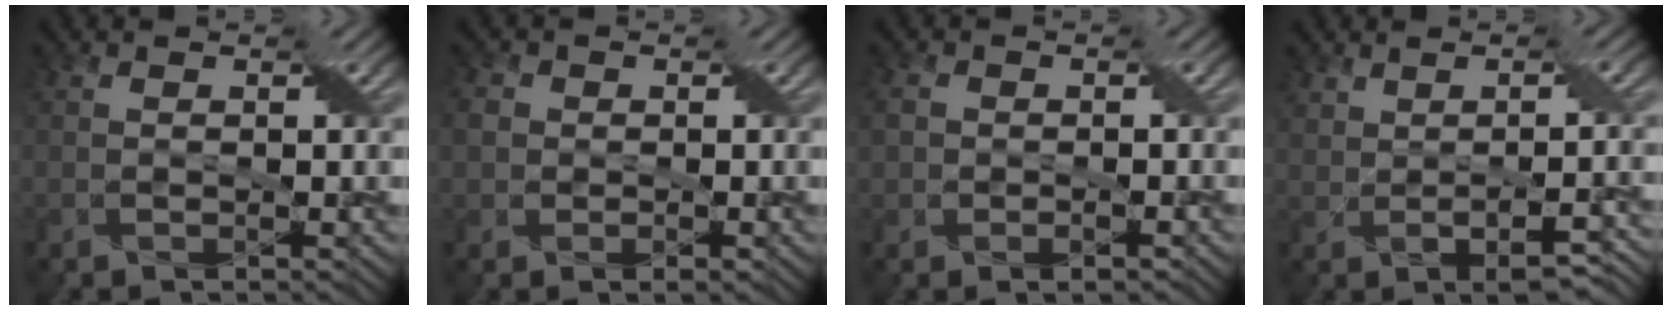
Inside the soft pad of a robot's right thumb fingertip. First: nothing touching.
{"total": 3.9, "force": [0.0, 3.4, 1.9], "torque": [-0.041, 0.004, -0.008]}
{"total": 3.5, "force": [-0.5, 2.6, 2.2], "torque": [-0.039, -0.004, -0.009]}
{"total": 6.3, "force": [-0.1, 2.6, 5.7], "torque": [-0.100, 0.000, 0.013]}